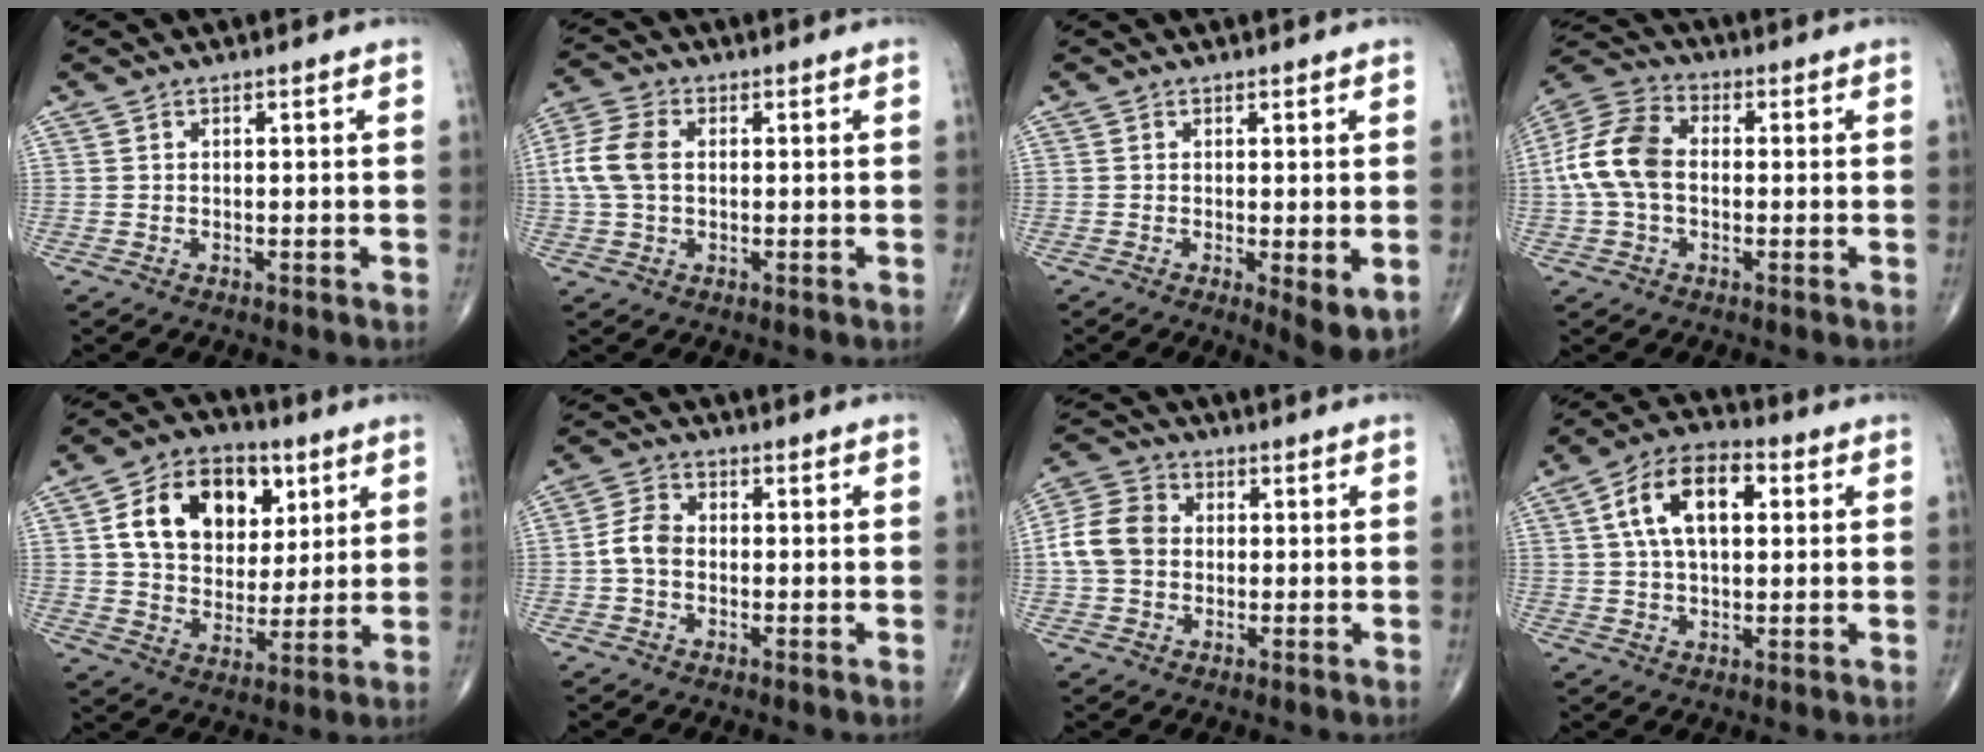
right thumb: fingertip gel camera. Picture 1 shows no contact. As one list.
[{"total": 7.8, "force": [0.6, 5.1, 5.9], "torque": [-0.141, 0.017, 0.009]}, {"total": 5.3, "force": [-0.9, 1.6, 5.0], "torque": [-0.074, -0.018, -0.013]}, {"total": 11.8, "force": [-0.4, 7.8, 8.8], "torque": [-0.183, 0.032, -0.017]}, {"total": 17.5, "force": [5.6, 12.5, 10.9], "torque": [-0.147, -0.008, 0.095]}, {"total": 4.8, "force": [-0.9, 3.4, 3.2], "torque": [-0.061, 0.016, -0.026]}, {"total": 8.9, "force": [0.0, 7.2, 5.2], "torque": [-0.095, 0.025, -0.010]}, {"total": 12.8, "force": [3.1, 7.0, 10.3], "torque": [-0.173, 0.022, 0.047]}]